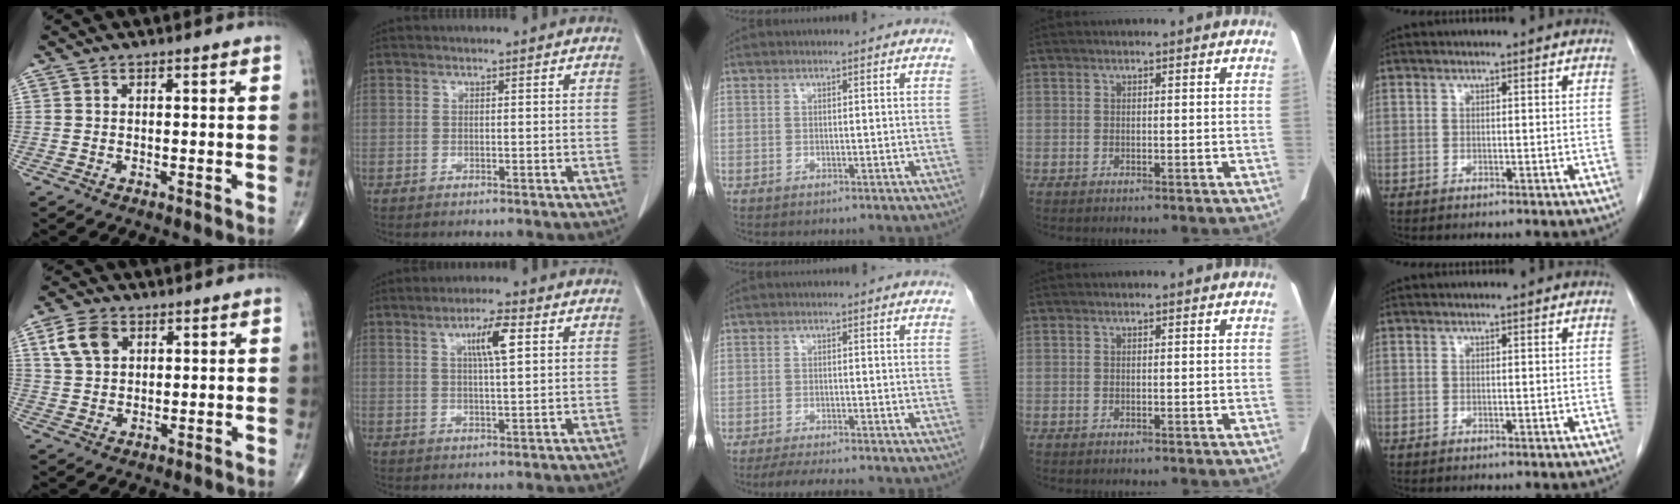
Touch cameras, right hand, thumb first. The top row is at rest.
{"thumb": {"total": 6.9, "force": [2.8, 4.7, 4.2], "torque": [-0.068, -0.003, 0.056]}, "index": {"total": 5.6, "force": [2.0, 0.5, 5.2], "torque": [-0.091, 0.003, 0.035]}, "middle": {"total": 5.6, "force": [-4.9, 0.4, 2.8], "torque": [-0.045, -0.016, -0.076]}}